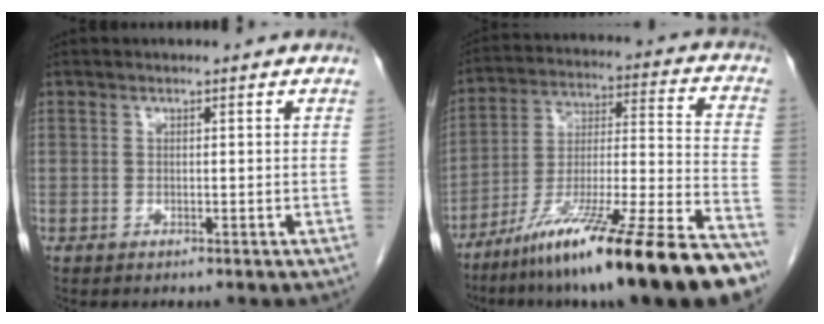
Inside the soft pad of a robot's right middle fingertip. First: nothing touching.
{"total": 24.3, "force": [-17.7, 0.4, 16.6], "torque": [-0.226, -0.027, -0.299]}